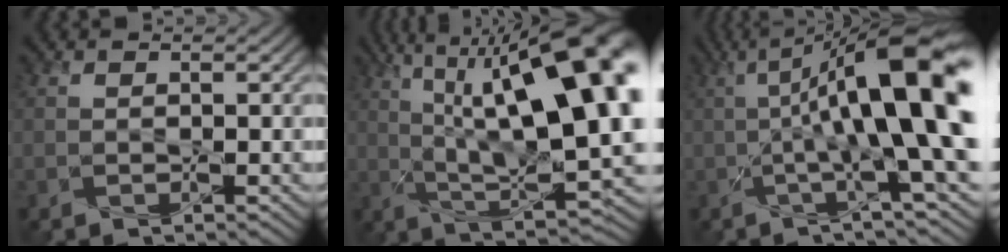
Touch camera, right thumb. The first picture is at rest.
{"total": 20.4, "force": [6.2, 6.9, 18.1], "torque": [-0.263, 0.039, 0.087]}
{"total": 14.7, "force": [1.5, 2.9, 14.3], "torque": [-0.212, 0.017, 0.017]}